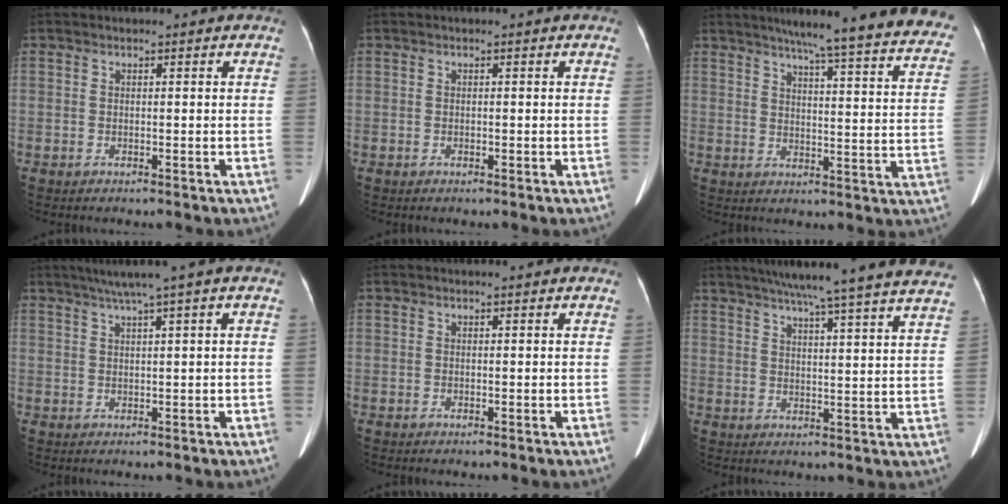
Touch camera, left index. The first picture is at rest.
{"total": 0.0}
{"total": 27.4, "force": [24.2, 1.4, 12.8], "torque": [-0.166, -0.068, 0.276]}
{"total": 4.2, "force": [2.4, -0.9, 3.3], "torque": [-0.064, 0.015, 0.046]}
{"total": 0.0}
{"total": 24.5, "force": [21.6, -0.6, 11.7], "torque": [-0.184, -0.021, 0.267]}